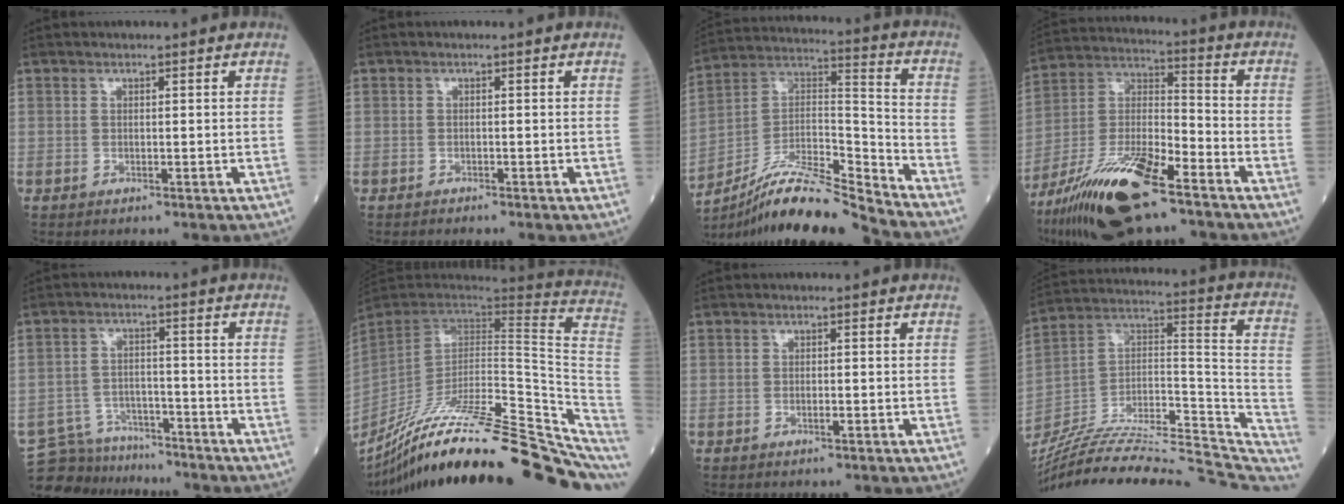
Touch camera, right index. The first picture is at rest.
{"total": 0.7, "force": [-0.7, 0.0, 0.2], "torque": [-0.004, -0.001, -0.013]}
{"total": 16.3, "force": [-14.5, -0.1, 7.3], "torque": [-0.134, 0.029, -0.260]}
{"total": 18.6, "force": [-11.8, 4.2, 13.7], "torque": [-0.296, -0.026, -0.218]}
{"total": 9.1, "force": [-8.5, 3.2, -0.3], "torque": [0.000, 0.022, -0.141]}
{"total": 34.6, "force": [-26.9, 4.6, 21.3], "torque": [-0.248, -0.040, -0.397]}
{"total": 1.0, "force": [-0.4, 0.2, 0.9], "torque": [-0.020, -0.001, -0.006]}
{"total": 34.2, "force": [-30.3, 5.4, 15.0], "torque": [-0.200, -0.010, -0.450]}